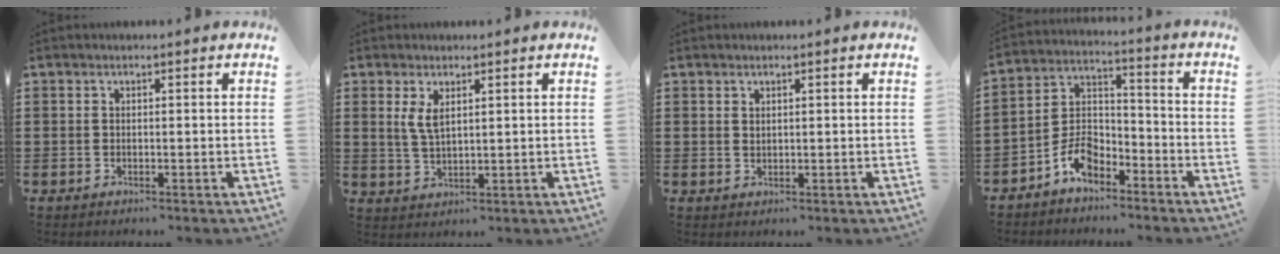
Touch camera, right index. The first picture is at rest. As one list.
[{"total": 3.3, "force": [1.4, 1.3, 2.7], "torque": [-0.058, 0.004, 0.024]}, {"total": 0.7, "force": [0.6, 0.3, 0.2], "torque": [-0.005, 0.001, 0.012]}, {"total": 6.4, "force": [-4.7, 3.5, 2.7], "torque": [-0.067, 0.016, -0.095]}]